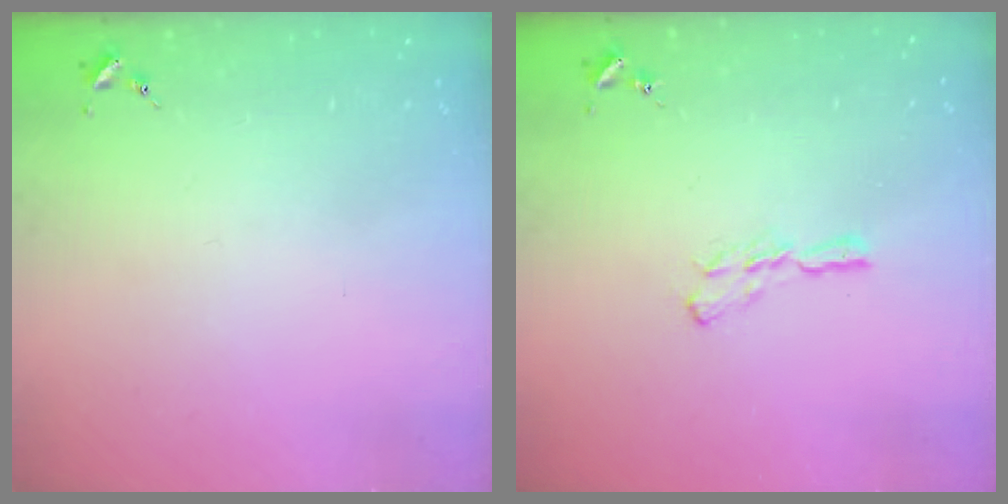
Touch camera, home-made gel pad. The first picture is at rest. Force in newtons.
{"total": 5.8, "press": 5.8, "slide": 0.5}